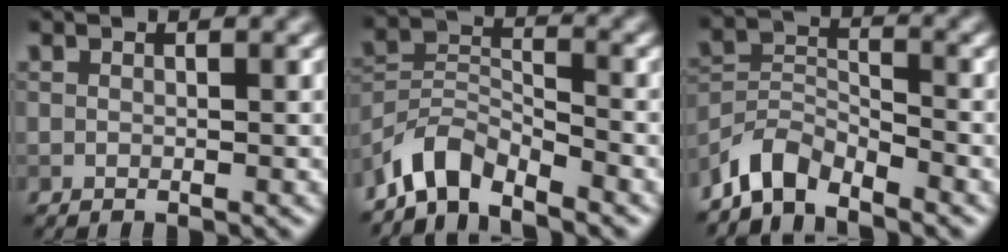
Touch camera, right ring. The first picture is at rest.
{"total": 4.5, "force": [-3.9, 1.4, 1.7], "torque": [-0.025, 0.005, -0.086]}
{"total": 4.1, "force": [-3.6, 1.4, 1.3], "torque": [-0.022, 0.004, -0.083]}